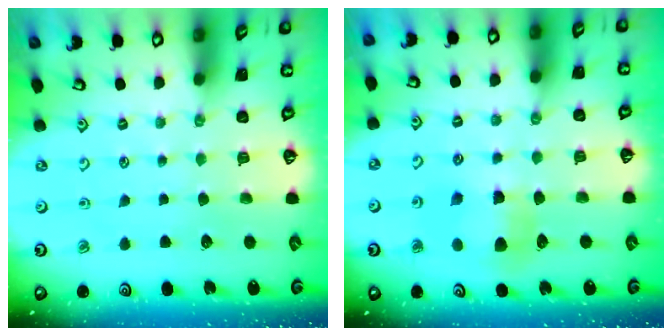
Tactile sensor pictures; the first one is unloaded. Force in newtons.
{"total": 6.1, "press": 6.1, "slide": 0.5}